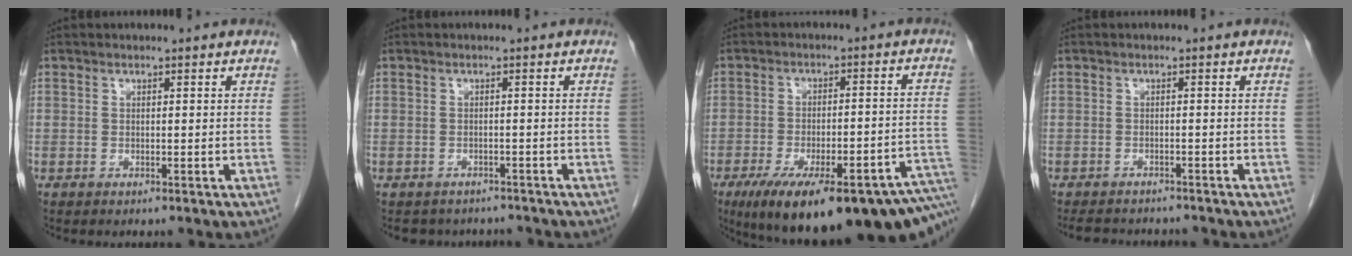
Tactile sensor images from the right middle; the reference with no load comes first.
{"total": 5.4, "force": [-4.8, 2.5, 0.3], "torque": [-0.002, 0.005, -0.055]}
{"total": 25.1, "force": [-17.0, 4.6, 17.8], "torque": [-0.192, -0.004, -0.231]}
{"total": 7.7, "force": [-7.0, 2.3, 2.1], "torque": [-0.035, -0.003, -0.092]}